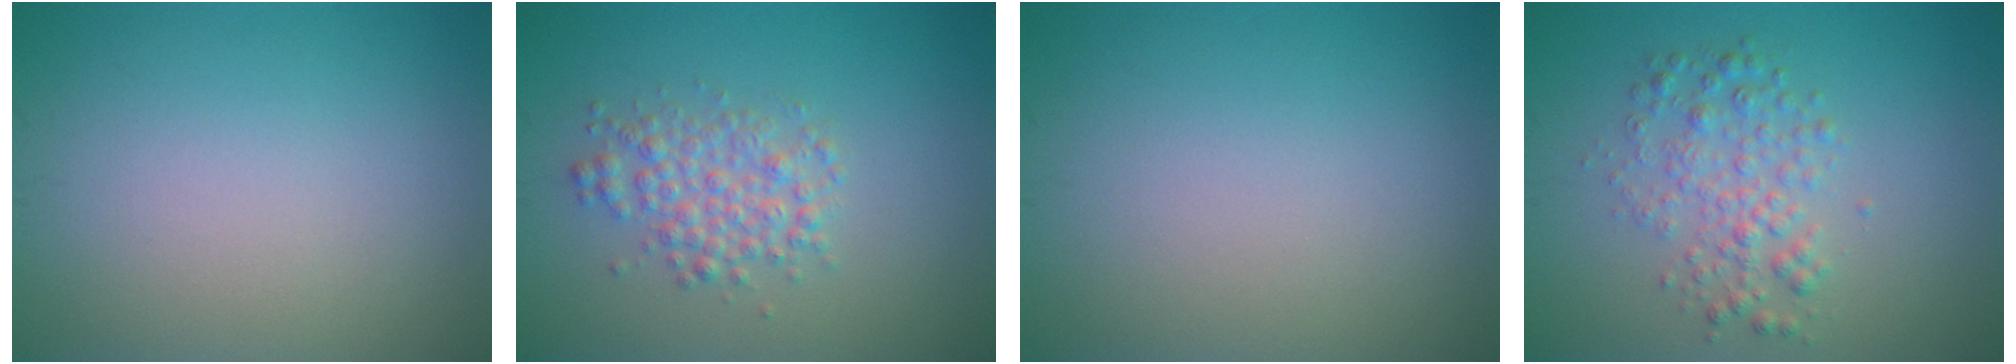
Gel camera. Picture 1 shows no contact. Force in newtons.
{"total": 3.0, "press": 3.0, "slide": 0.1}
{"total": 0.0}
{"total": 3.0, "press": 3.0, "slide": 0.1}